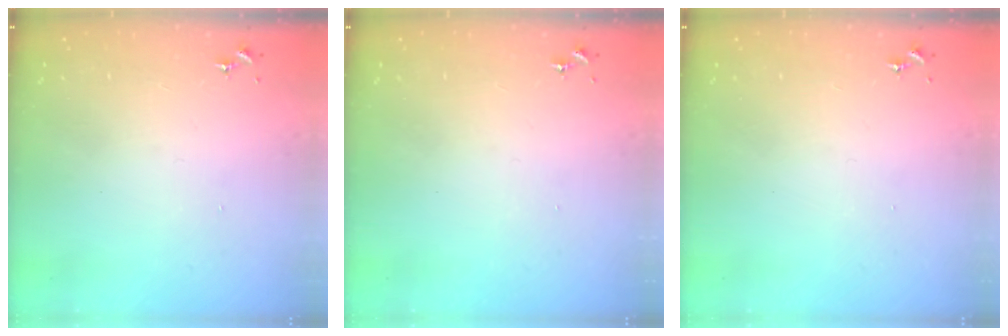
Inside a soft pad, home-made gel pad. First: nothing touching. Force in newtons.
{"total": 0.0}
{"total": 0.0}